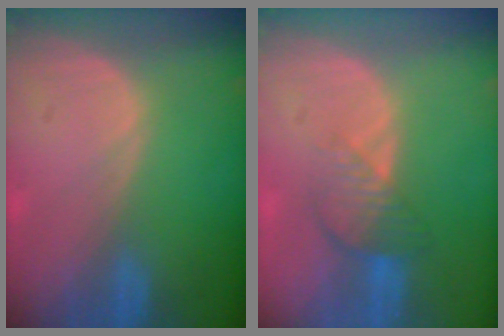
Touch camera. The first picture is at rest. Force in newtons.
{"total": 4.5, "press": 3.9, "slide": 2.3}